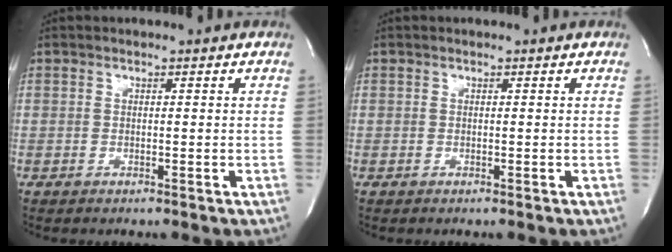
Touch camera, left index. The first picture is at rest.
{"total": 0.0}